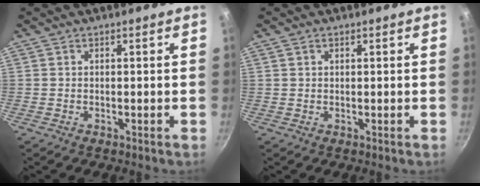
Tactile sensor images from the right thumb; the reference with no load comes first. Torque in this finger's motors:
{"motor_torque": [0.07, -0.39, -0.39, -0.02, 0.05]}